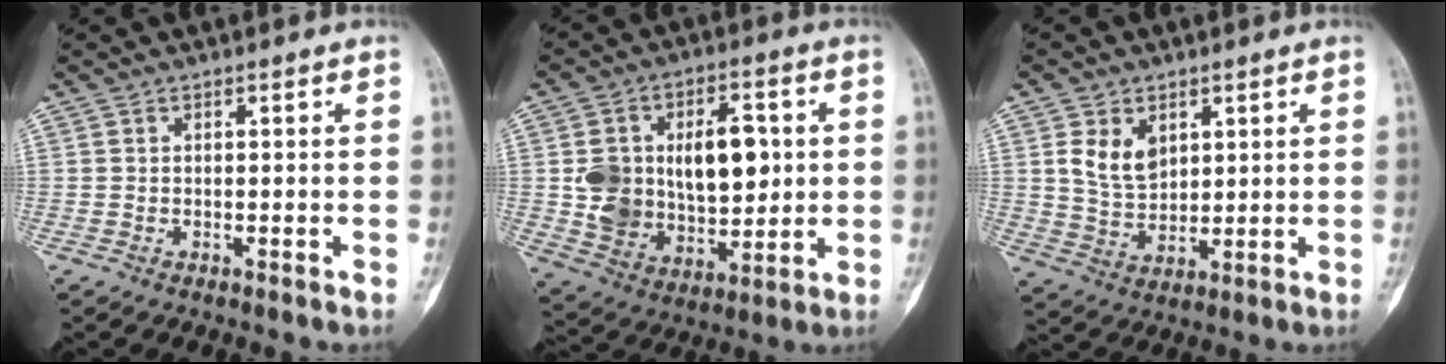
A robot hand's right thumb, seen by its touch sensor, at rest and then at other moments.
{"total": 18.3, "force": [2.0, 12.1, 13.5], "torque": [-0.181, 0.003, 0.051]}
{"total": 7.5, "force": [2.9, 5.2, 4.6], "torque": [-0.063, -0.019, 0.062]}